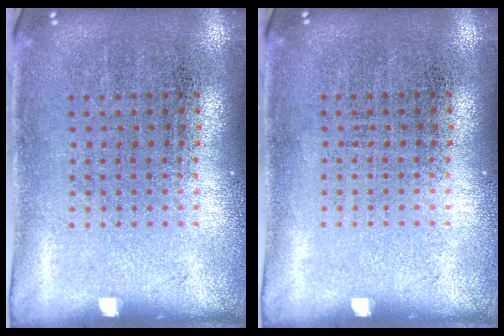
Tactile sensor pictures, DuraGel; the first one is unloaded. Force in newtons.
{"total": 0.0}